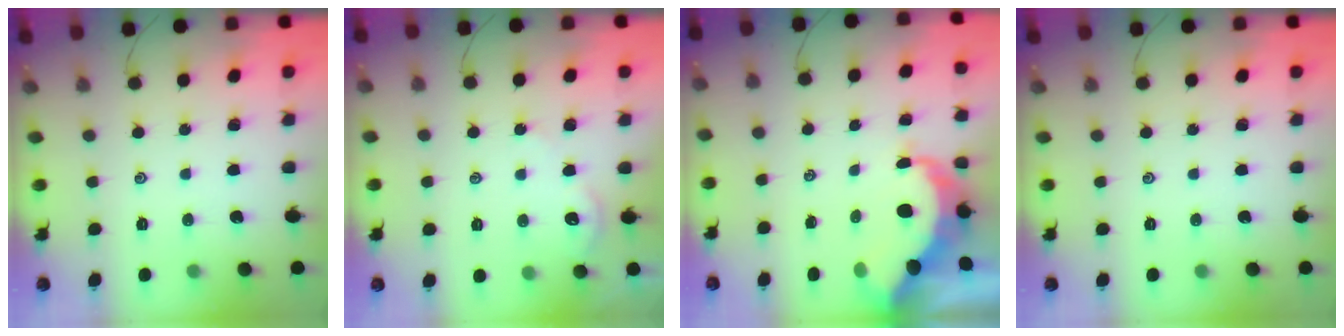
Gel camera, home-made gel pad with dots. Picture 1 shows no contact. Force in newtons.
{"total": 1.7, "press": 1.7, "slide": 0.3}
{"total": 8.4, "press": 8.3, "slide": 1.0}
{"total": 0.0}